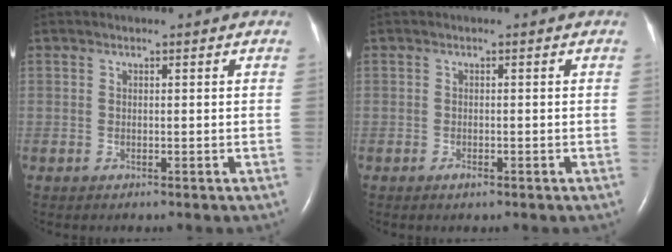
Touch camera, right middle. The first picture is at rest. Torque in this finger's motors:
{"motor_torque": [0.28, -0.18, -0.04, 0.00]}